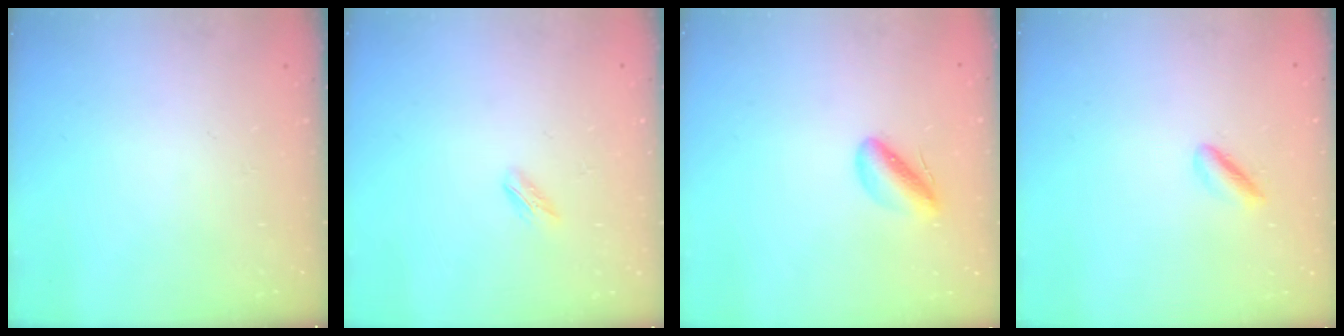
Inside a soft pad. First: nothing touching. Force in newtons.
{"total": 2.2, "press": 2.1, "slide": 0.7}
{"total": 4.9, "press": 4.8, "slide": 1.0}
{"total": 2.2, "press": 2.0, "slide": 1.0}